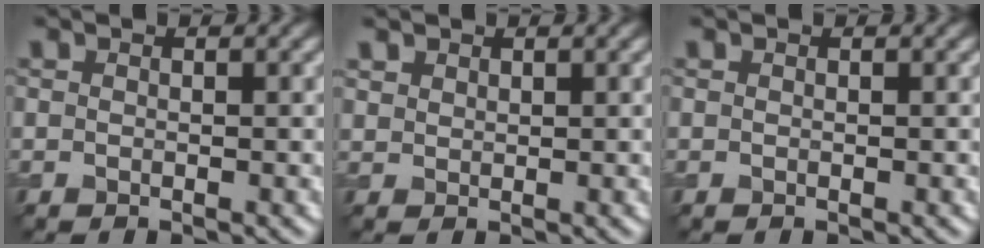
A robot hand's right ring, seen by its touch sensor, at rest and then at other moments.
{"total": 1.2, "force": [0.9, 0.8, 0.1], "torque": [-0.003, 0.001, 0.021]}
{"total": 0.0}